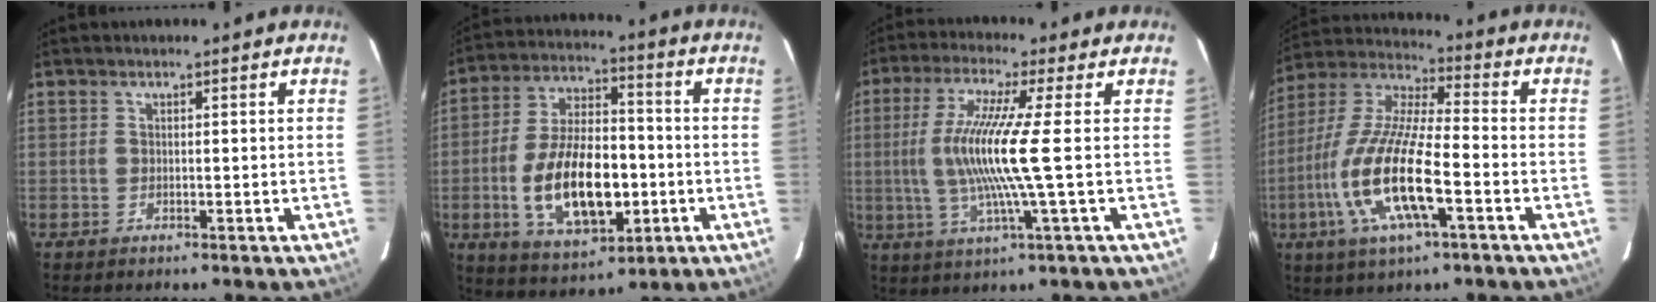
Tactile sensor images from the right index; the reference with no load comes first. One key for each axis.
{"total": 18.0, "fx": -4.1, "fy": 9.0, "fz": 15.1, "tx": -0.296, "ty": 0.003, "tz": -0.054}
{"total": 12.1, "fx": -0.4, "fy": -1.5, "fz": 12.0, "tx": -0.236, "ty": -0.009, "tz": -0.004}
{"total": 17.7, "fx": -6.0, "fy": 4.2, "fz": 16.1, "tx": -0.337, "ty": -0.015, "tz": -0.121}